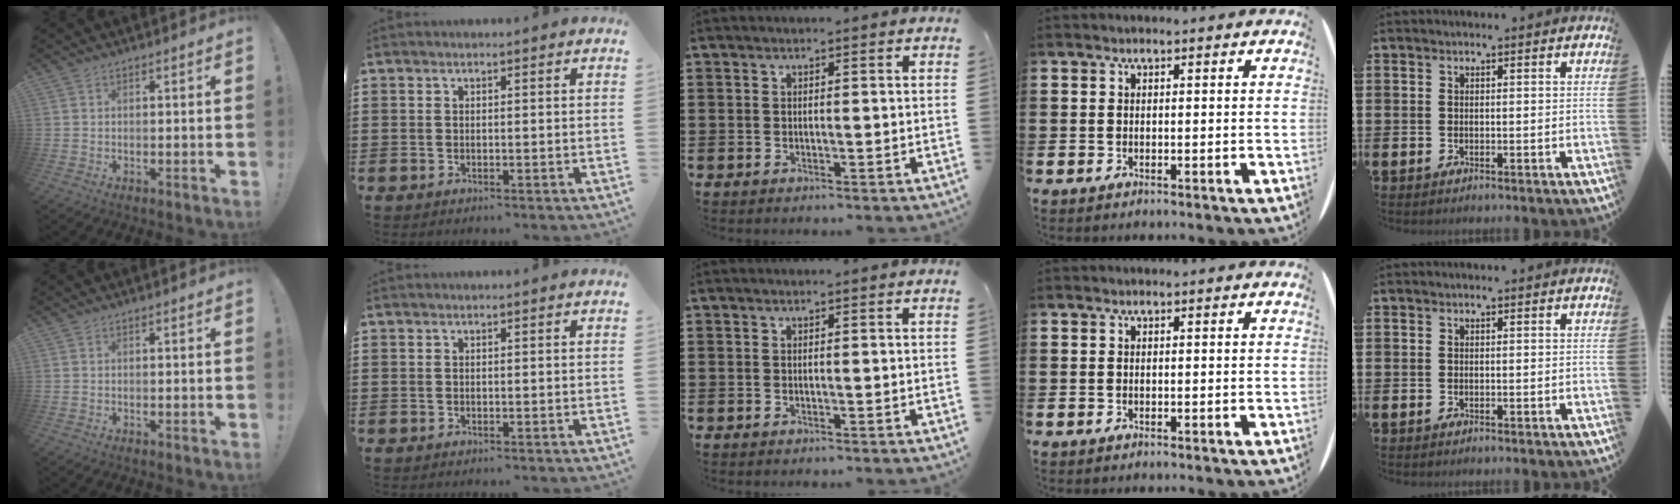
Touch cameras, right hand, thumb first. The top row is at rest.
{}